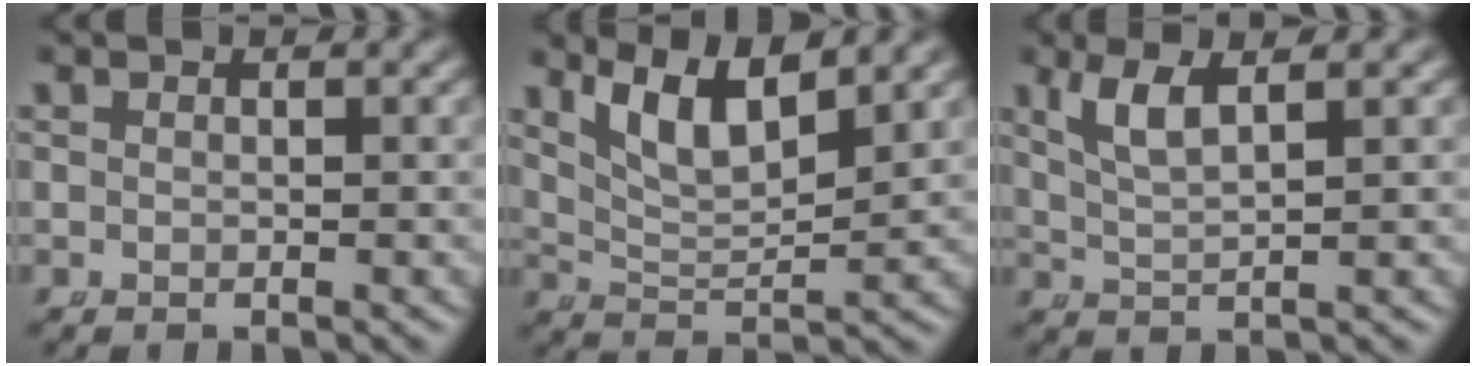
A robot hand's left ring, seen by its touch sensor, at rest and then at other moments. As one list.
[{"total": 6.9, "force": [3.4, 3.8, 4.6], "torque": [-0.086, -0.009, 0.062]}, {"total": 3.4, "force": [1.6, 1.1, 2.8], "torque": [-0.065, -0.004, 0.039]}]